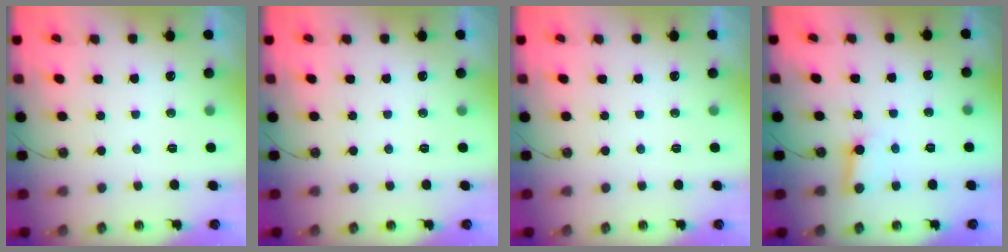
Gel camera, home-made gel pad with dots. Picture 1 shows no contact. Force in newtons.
{"total": 0.0}
{"total": 0.0}
{"total": 4.0, "press": 4.0, "slide": 0.3}